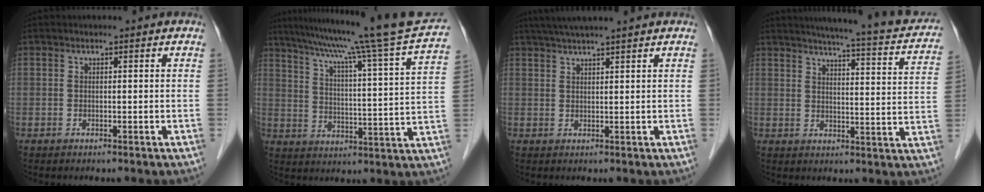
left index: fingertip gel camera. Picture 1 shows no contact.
{"total": 23.8, "force": [19.6, -2.2, 13.2], "torque": [-0.212, -0.025, 0.261]}
{"total": 6.7, "force": [5.7, -0.7, 3.6], "torque": [-0.058, 0.033, 0.089]}
{"total": 18.3, "force": [15.6, 2.2, 9.4], "torque": [-0.119, -0.010, 0.175]}